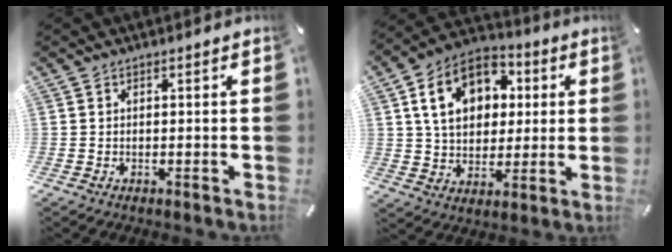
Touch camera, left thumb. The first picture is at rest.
{"total": 14.5, "force": [4.2, 11.4, 8.0], "torque": [-0.144, 0.007, 0.081]}